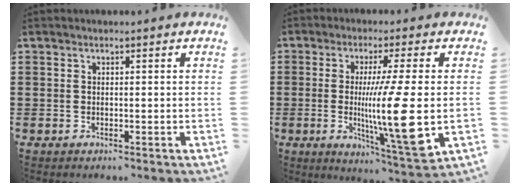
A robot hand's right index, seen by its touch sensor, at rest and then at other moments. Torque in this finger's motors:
{"motor_torque": [1.31, -0.07, 0.27, 0.11]}